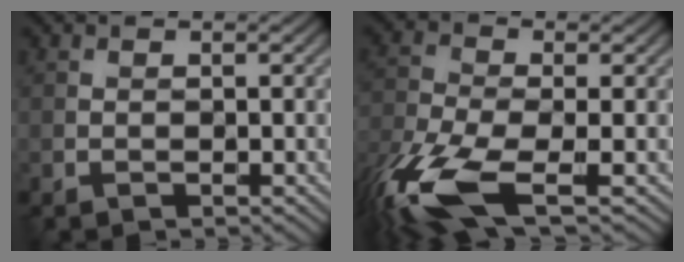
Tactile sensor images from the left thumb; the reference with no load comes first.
{"total": 10.6, "force": [-5.5, 4.0, 8.2], "torque": [-0.187, -0.025, -0.119]}